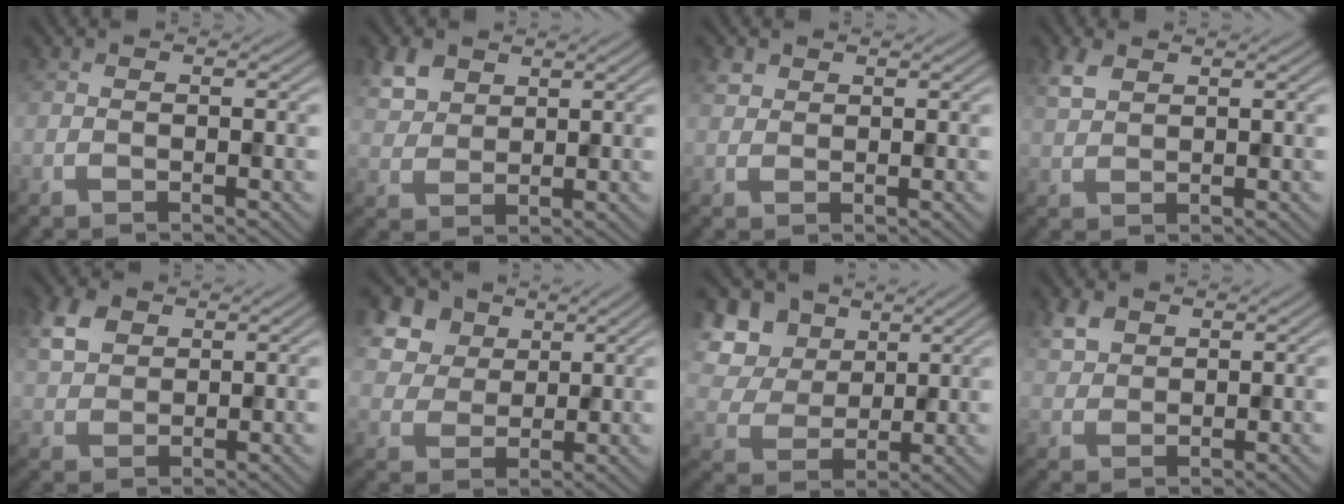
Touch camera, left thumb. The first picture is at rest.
{"total": 4.8, "force": [2.7, 3.2, 2.3], "torque": [-0.063, 0.002, 0.058]}
{"total": 1.6, "force": [1.0, 1.2, 0.5], "torque": [-0.014, 0.001, 0.021]}
{"total": 2.9, "force": [1.7, 1.5, 1.8], "torque": [-0.050, 0.005, 0.040]}
{"total": 5.2, "force": [2.4, 3.5, 2.9], "torque": [-0.077, 0.009, 0.050]}
{"total": 9.1, "force": [4.9, 6.4, 4.2], "torque": [-0.154, 0.004, 0.102]}
{"total": 10.4, "force": [4.7, 7.8, 5.0], "torque": [-0.164, 0.021, 0.099]}
{"total": 3.6, "force": [2.1, 2.4, 1.8], "torque": [-0.049, 0.003, 0.046]}